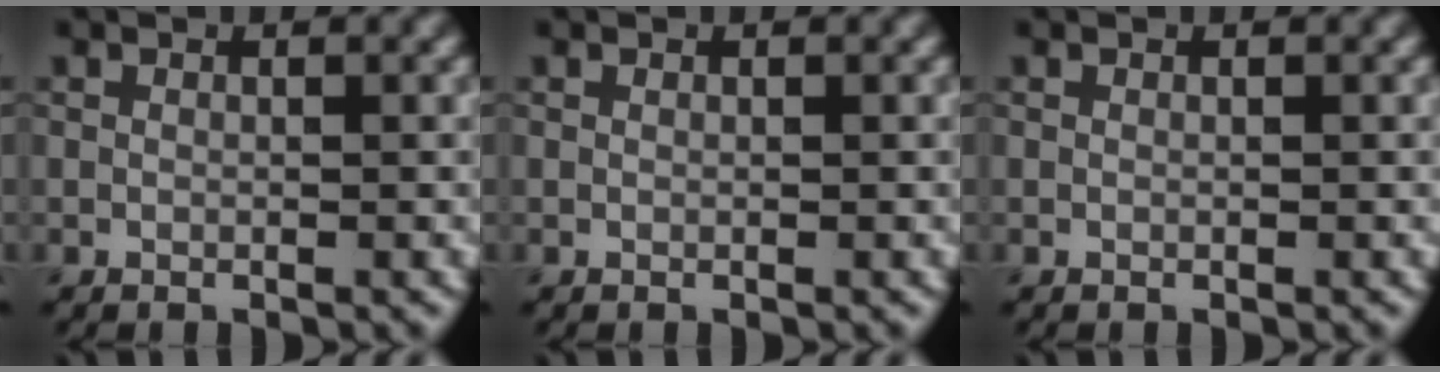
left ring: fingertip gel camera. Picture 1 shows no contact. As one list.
[{"total": 0.0}, {"total": 0.0}]